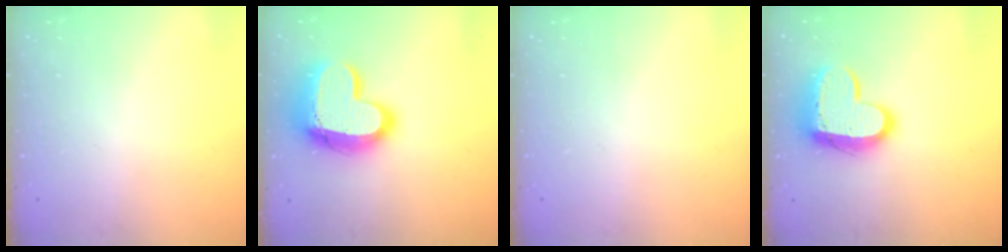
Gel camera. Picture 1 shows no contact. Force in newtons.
{"total": 23.1, "press": 23.0, "slide": 1.7}
{"total": 0.0}
{"total": 14.4, "press": 14.4, "slide": 1.1}